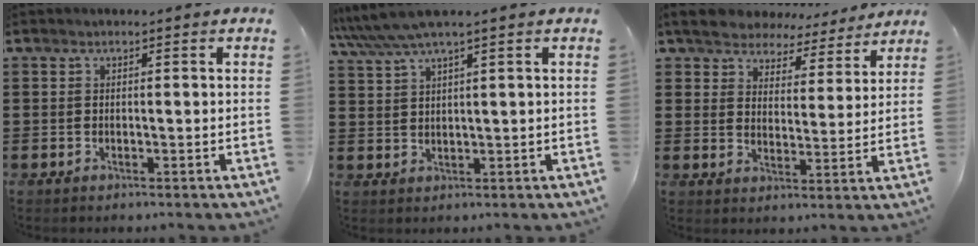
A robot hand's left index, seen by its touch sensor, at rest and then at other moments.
{"total": 4.7, "force": [3.6, 0.0, 3.0], "torque": [-0.067, -0.005, 0.064]}
{"total": 5.7, "force": [5.6, 1.2, 0.1], "torque": [-0.035, -0.035, 0.099]}